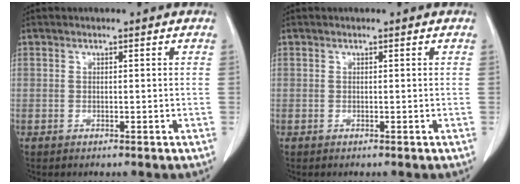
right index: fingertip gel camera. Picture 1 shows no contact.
{"total": 0.0}